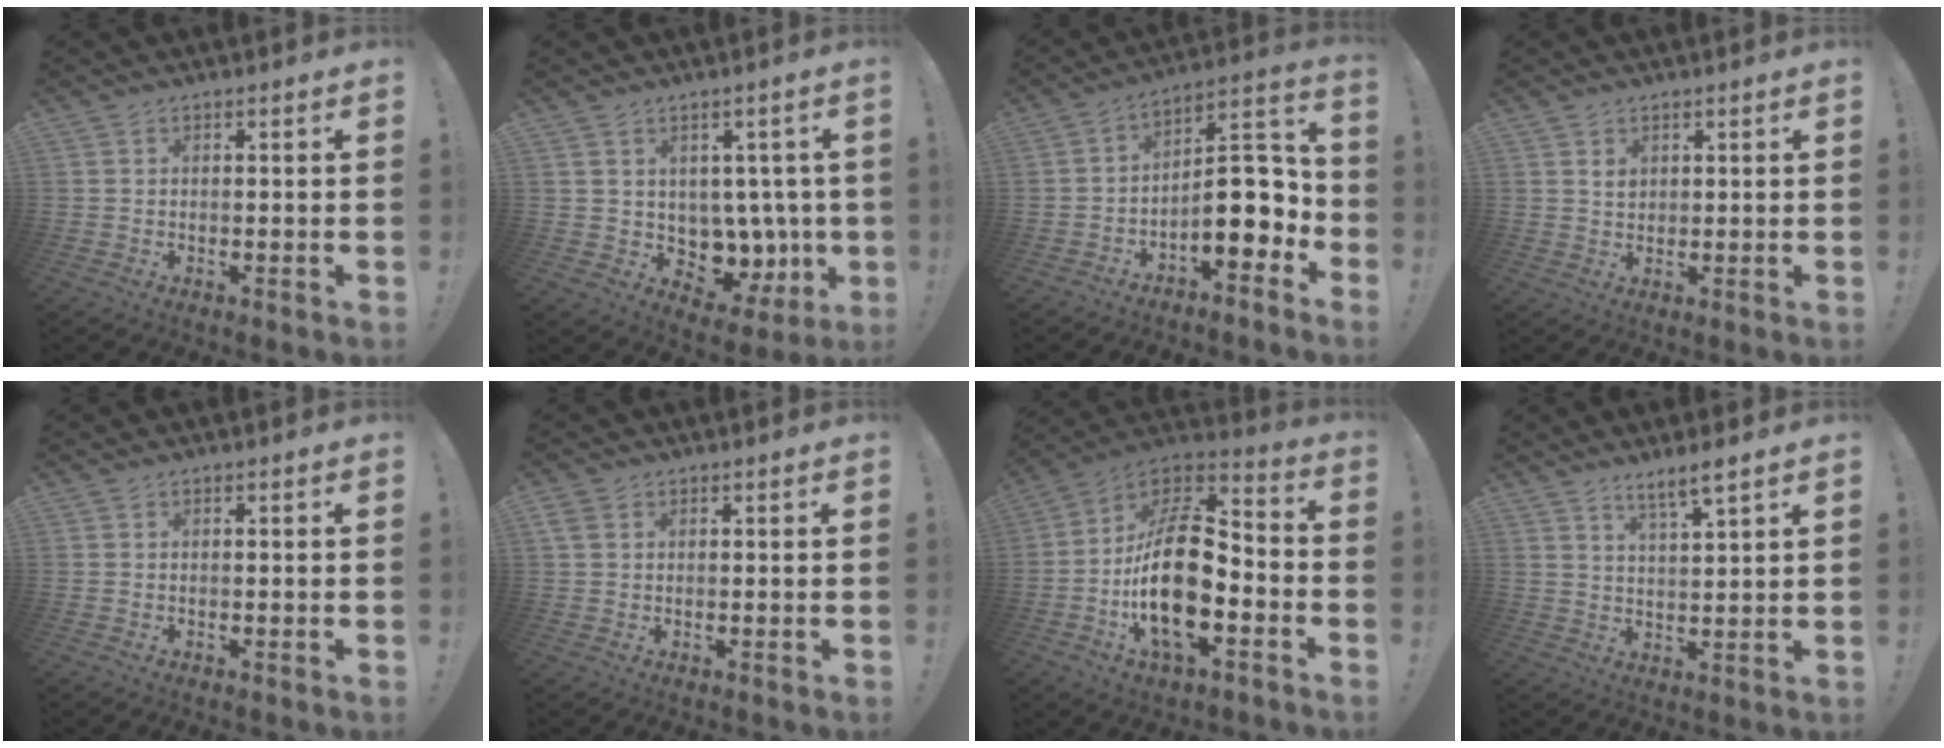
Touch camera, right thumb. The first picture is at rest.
{"total": 8.2, "force": [1.9, 6.9, 3.9], "torque": [-0.048, -0.032, 0.054]}
{"total": 13.9, "force": [-3.6, 6.4, 11.8], "torque": [-0.164, 0.024, -0.053]}
{"total": 2.2, "force": [1.1, 1.7, 0.9], "torque": [-0.012, -0.002, 0.021]}
{"total": 0.0}
{"total": 3.1, "force": [1.2, 2.3, 1.6], "torque": [-0.023, 0.001, 0.023]}
{"total": 23.2, "force": [-4.7, 11.4, 19.7], "torque": [-0.371, 0.025, -0.073]}
{"total": 6.1, "force": [4.8, 0.3, 3.7], "torque": [-0.064, -0.026, 0.081]}